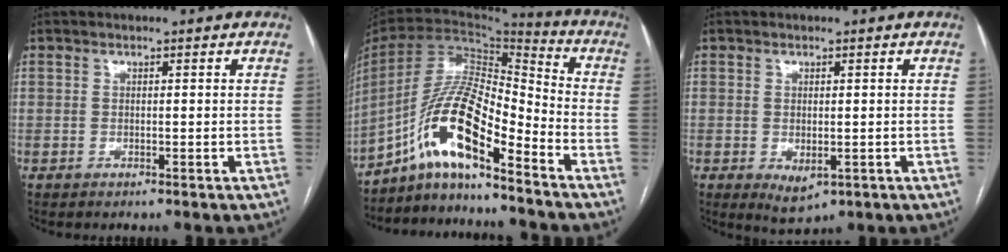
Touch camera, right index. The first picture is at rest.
{"total": 13.6, "force": [-8.6, 2.5, 10.2], "torque": [-0.194, 0.021, -0.154]}
{"total": 3.6, "force": [-1.0, 1.9, 2.9], "torque": [-0.041, -0.008, 0.001]}